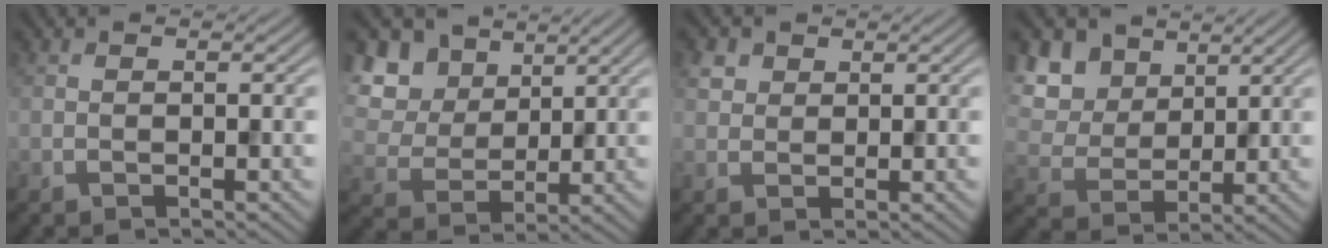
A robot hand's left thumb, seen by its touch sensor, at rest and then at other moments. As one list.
[{"total": 9.4, "force": [4.6, 6.8, 4.7], "torque": [-0.161, 0.017, 0.087]}, {"total": 2.4, "force": [1.2, 1.9, 0.8], "torque": [-0.023, 0.003, 0.025]}, {"total": 8.5, "force": [4.4, 6.0, 4.1], "torque": [-0.147, 0.003, 0.089]}]